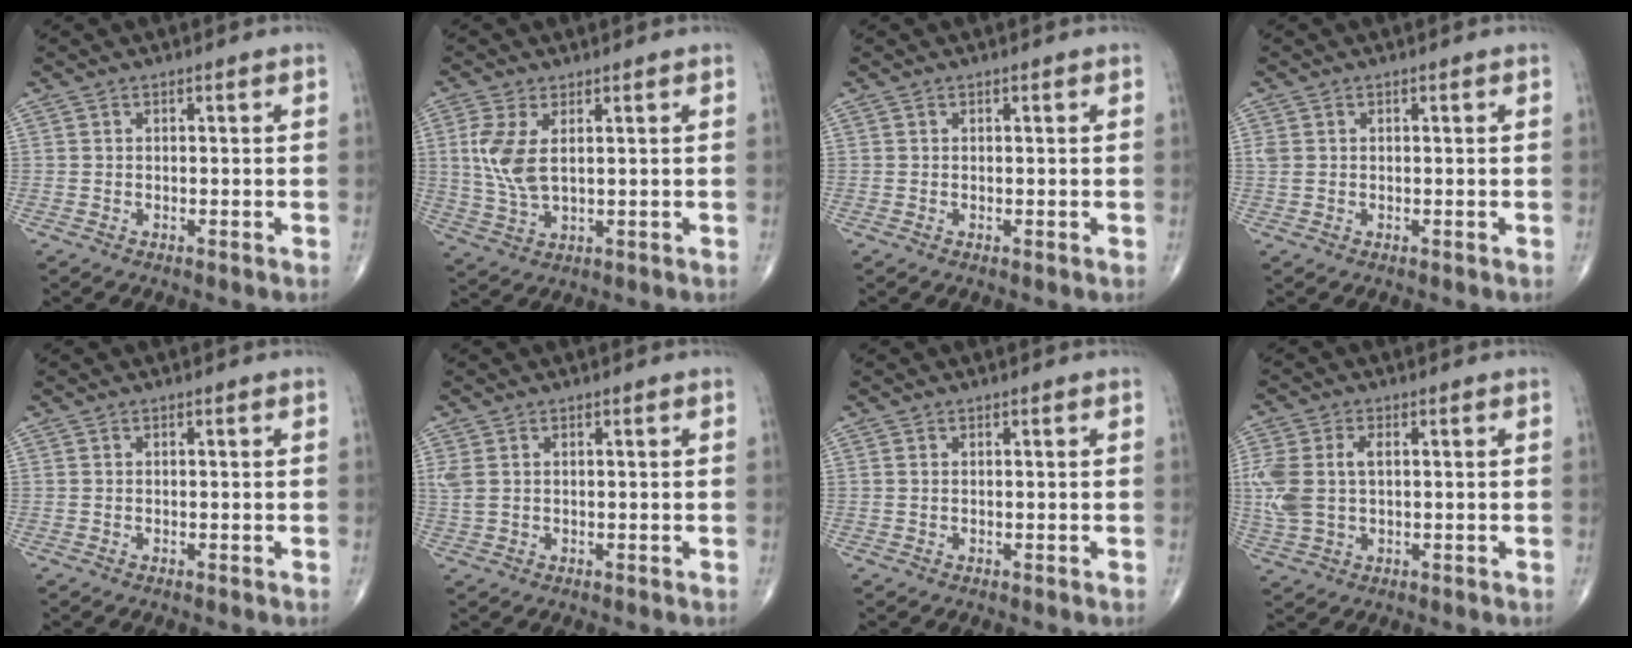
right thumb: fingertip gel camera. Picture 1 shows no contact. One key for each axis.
{"total": 7.2, "fx": 1.6, "fy": 3.4, "fz": 6.2, "tx": -0.149, "ty": -0.013, "tz": 0.040}
{"total": 0.0}
{"total": 1.5, "fx": 0.2, "fy": 1.1, "fz": 0.9, "tx": -0.030, "ty": 0.005, "tz": 0.007}
{"total": 0.0}
{"total": 2.4, "fx": 0.6, "fy": 1.5, "fz": 1.8, "tx": -0.059, "ty": 0.009, "tz": 0.019}
{"total": 0.0}
{"total": 9.3, "fx": 0.9, "fy": 5.8, "fz": 7.2, "tx": -0.186, "ty": 0.013, "tz": 0.025}